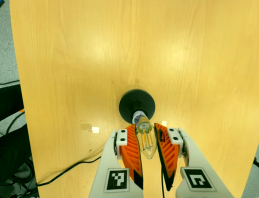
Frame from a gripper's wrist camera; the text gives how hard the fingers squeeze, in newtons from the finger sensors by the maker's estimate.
{"total": 21.3, "left": 24.3, "right": 18.2}